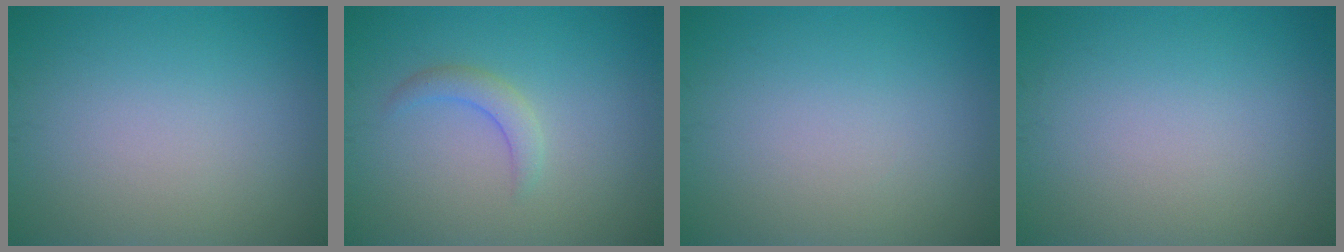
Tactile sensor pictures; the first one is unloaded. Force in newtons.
{"total": 1.9, "press": 1.9, "slide": 0.1}
{"total": 0.0}
{"total": 0.0}